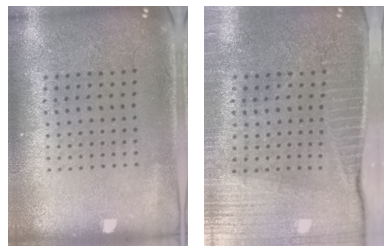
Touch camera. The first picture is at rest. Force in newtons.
{"total": 3.7, "press": 3.4, "slide": 1.5}